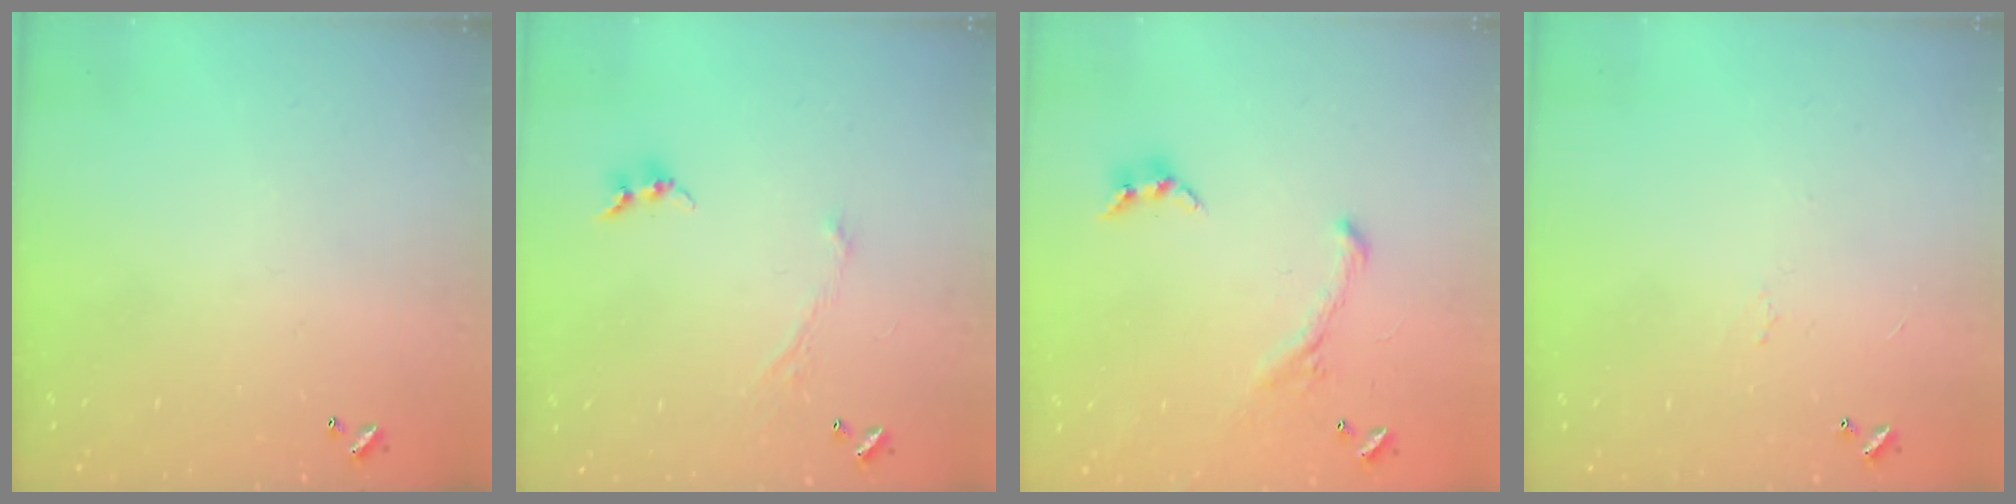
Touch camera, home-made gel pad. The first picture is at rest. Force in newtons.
{"total": 1.1, "press": 1.0, "slide": 0.6}
{"total": 1.4, "press": 0.6, "slide": 1.2}
{"total": 2.3, "press": 2.2, "slide": 0.6}